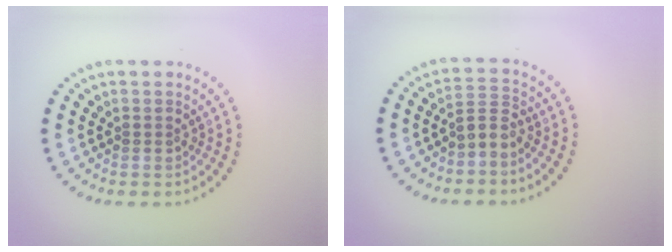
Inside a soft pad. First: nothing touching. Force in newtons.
{"total": 2.0, "press": 1.4, "slide": 1.3}